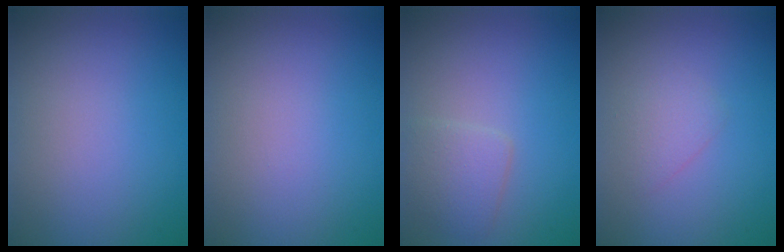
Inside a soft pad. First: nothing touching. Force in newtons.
{"total": 0.0}
{"total": 2.5, "press": 2.5, "slide": 0.1}
{"total": 1.4, "press": 1.4, "slide": 0.0}